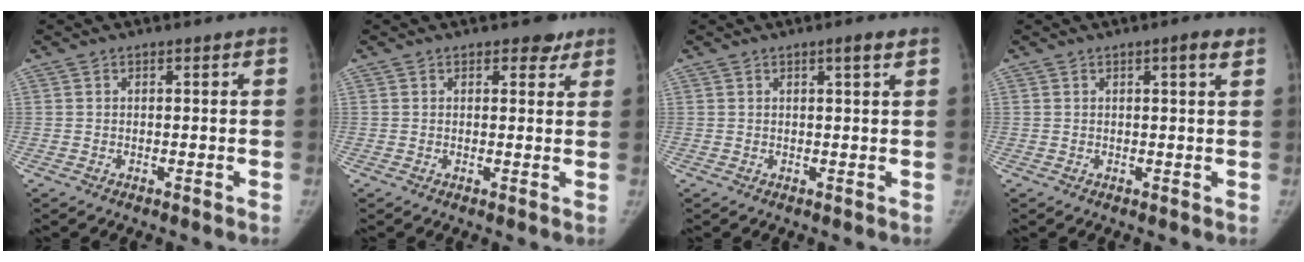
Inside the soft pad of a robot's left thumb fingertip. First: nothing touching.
{"total": 2.8, "force": [2.0, 1.6, 1.1], "torque": [0.009, -0.008, 0.022]}
{"total": 2.0, "force": [1.2, 0.0, 1.6], "torque": [-0.027, -0.005, 0.019]}
{"total": 2.4, "force": [1.3, 0.2, 2.0], "torque": [-0.028, -0.004, 0.017]}